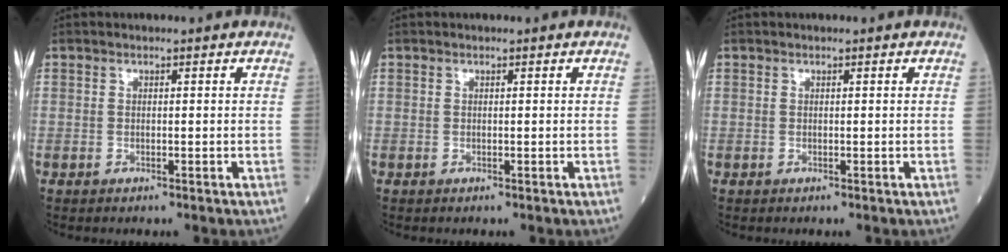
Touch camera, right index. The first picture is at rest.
{"total": 0.0}
{"total": 0.0}